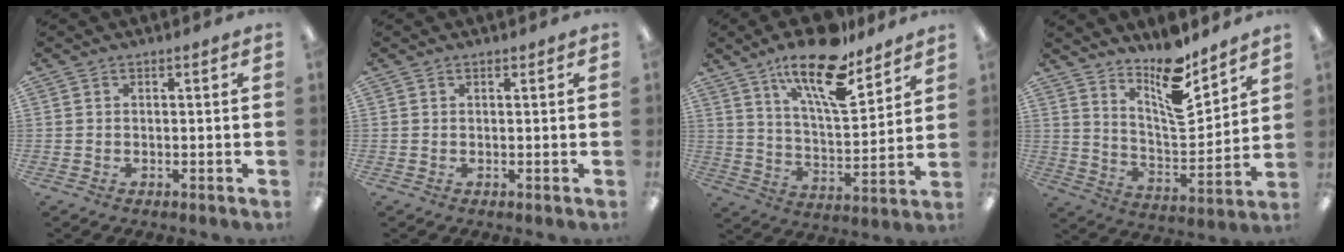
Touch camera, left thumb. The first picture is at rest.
{"total": 0.6, "force": [0.5, 0.2, 0.3], "torque": [0.001, -0.002, 0.006]}
{"total": 18.8, "force": [13.1, 6.4, 11.8], "torque": [-0.193, -0.073, 0.216]}
{"total": 13.7, "force": [10.4, 4.1, 7.8], "torque": [-0.125, -0.077, 0.180]}